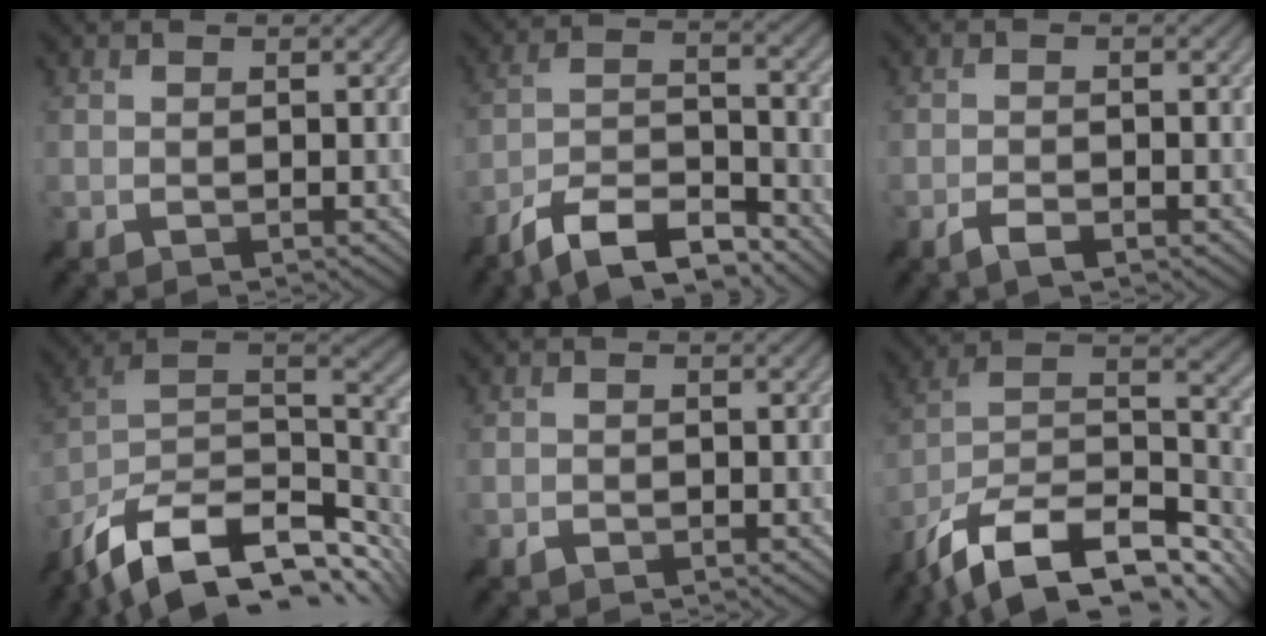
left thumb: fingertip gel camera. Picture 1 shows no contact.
{"total": 10.6, "force": [-8.7, 2.6, 5.5], "torque": [-0.093, 0.004, -0.168]}
{"total": 2.0, "force": [-1.5, 0.4, 1.3], "torque": [-0.019, 0.002, -0.031]}
{"total": 16.0, "force": [-9.3, 7.7, 10.4], "torque": [-0.243, -0.023, -0.153]}
{"total": 0.7, "force": [-0.6, 0.3, 0.0], "torque": [0.007, -0.003, -0.011]}
{"total": 18.0, "force": [-13.3, 6.9, 10.0], "torque": [-0.223, -0.029, -0.210]}